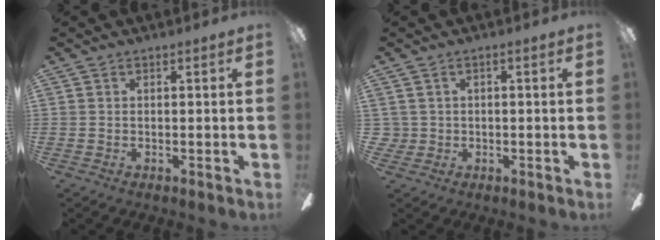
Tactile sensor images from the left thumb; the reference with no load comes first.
{"total": 1.9, "force": [-0.3, 1.9, 0.3], "torque": [-0.006, 0.000, -0.007]}